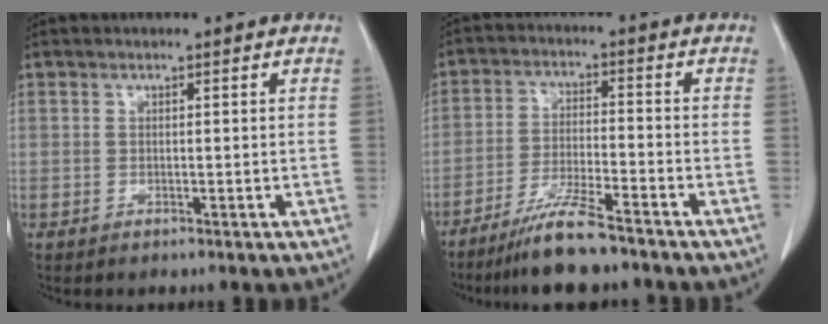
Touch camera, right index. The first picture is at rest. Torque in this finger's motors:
{"motor_torque": [0.87, -0.75, 0.44, 0.13]}